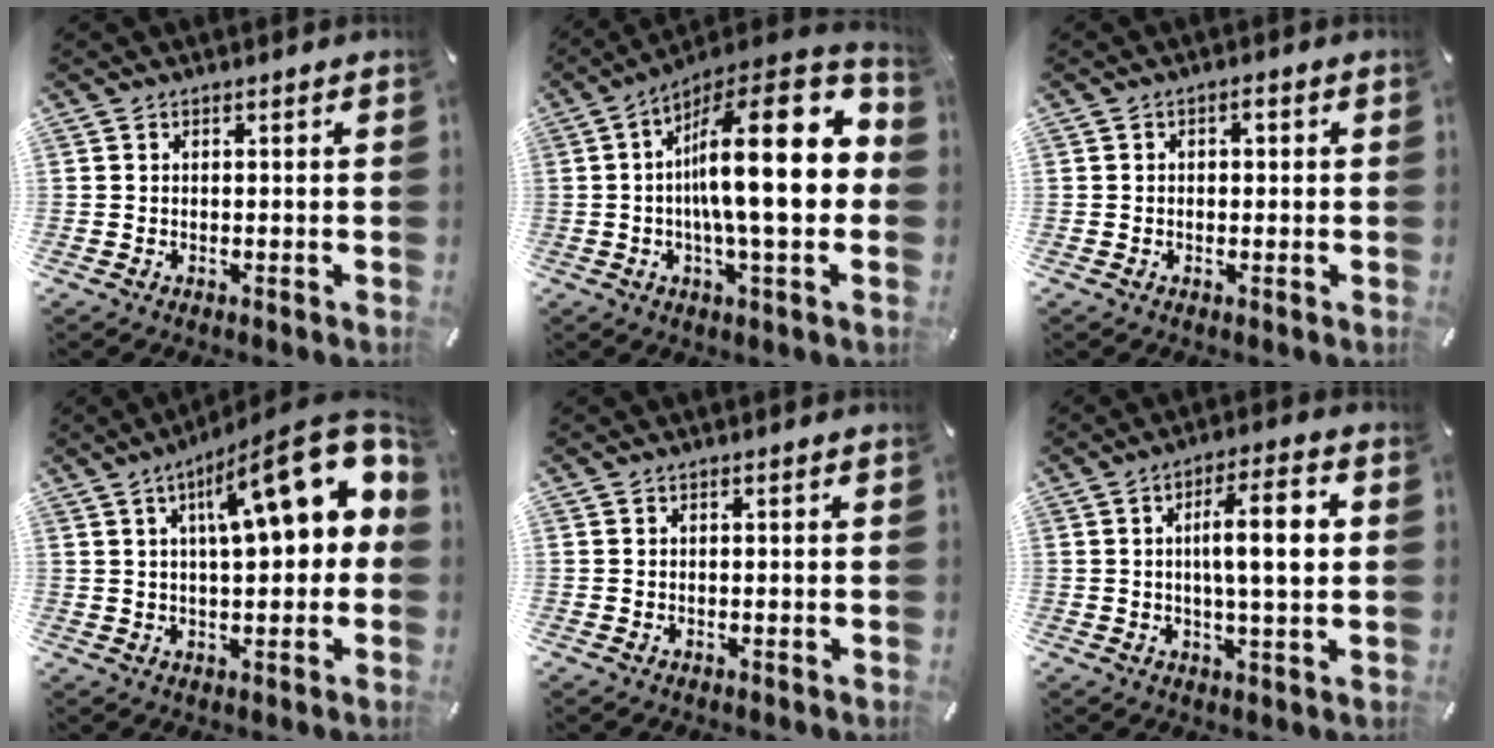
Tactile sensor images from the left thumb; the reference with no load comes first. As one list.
[{"total": 21.6, "force": [1.1, 6.2, 20.7], "torque": [-0.311, -0.025, 0.010]}, {"total": 1.6, "force": [0.1, 1.2, 1.1], "torque": [-0.016, 0.005, -0.003]}, {"total": 18.2, "force": [6.8, 5.6, 15.9], "torque": [-0.224, -0.040, 0.102]}, {"total": 0.0}, {"total": 11.6, "force": [1.7, 2.6, 11.2], "torque": [-0.180, 0.004, 0.019]}]